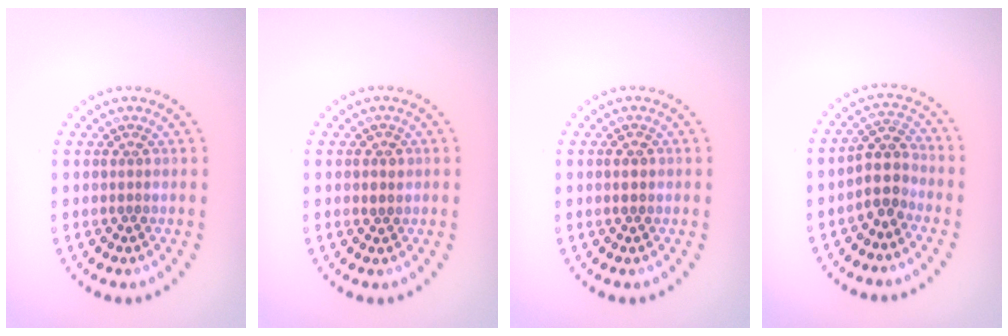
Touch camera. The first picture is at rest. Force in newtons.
{"total": 0.6, "press": 0.6, "slide": 0.3}
{"total": 1.5, "press": 1.5, "slide": 0.1}
{"total": 2.7, "press": 2.3, "slide": 1.5}